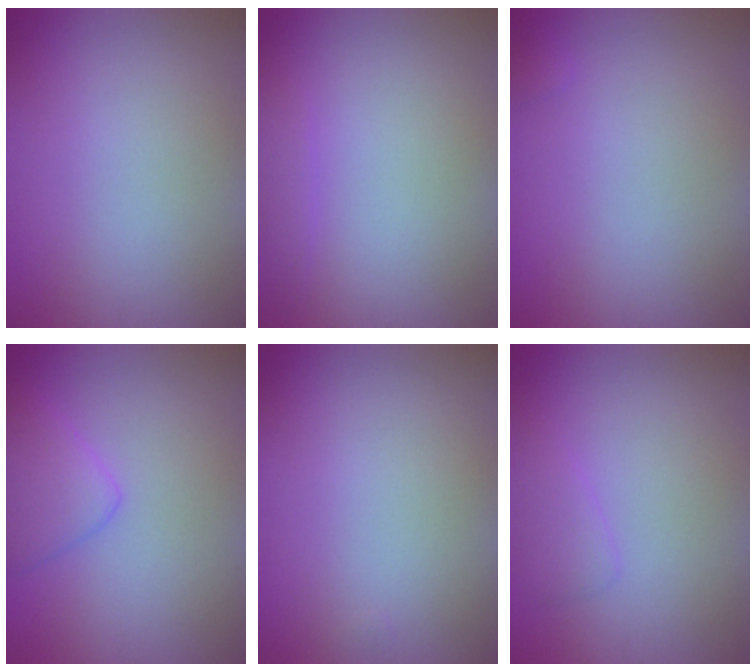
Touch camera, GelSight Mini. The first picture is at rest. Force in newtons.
{"total": 1.0, "press": 1.0, "slide": 0.1}
{"total": 0.9, "press": 0.9, "slide": 0.2}
{"total": 2.8, "press": 2.8, "slide": 0.1}
{"total": 0.0}
{"total": 1.4, "press": 1.4, "slide": 0.2}